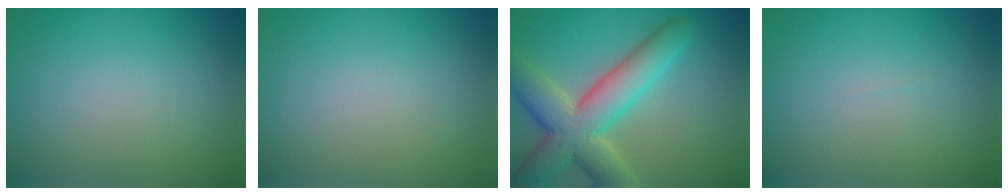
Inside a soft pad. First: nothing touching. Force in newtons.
{"total": 0.0}
{"total": 8.2, "press": 8.1, "slide": 0.8}
{"total": 0.0}